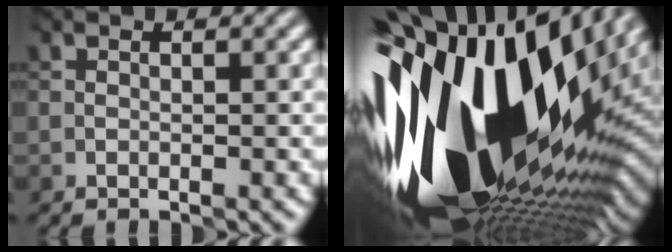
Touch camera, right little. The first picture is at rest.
{"total": 20.2, "force": [0.8, 10.9, 17.0], "torque": [-0.339, -0.033, 0.011]}